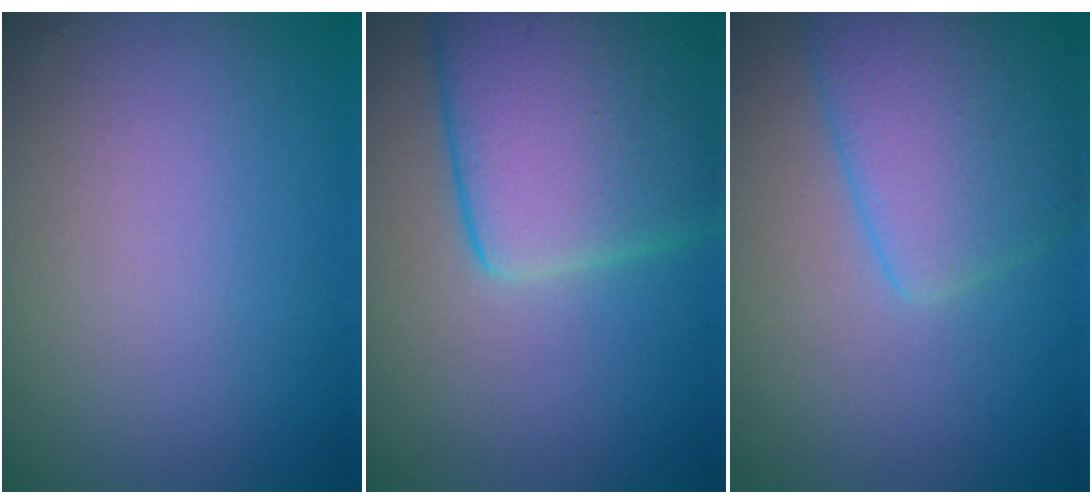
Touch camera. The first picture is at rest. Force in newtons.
{"total": 12.0, "press": 11.9, "slide": 0.5}
{"total": 6.0, "press": 6.0, "slide": 0.3}